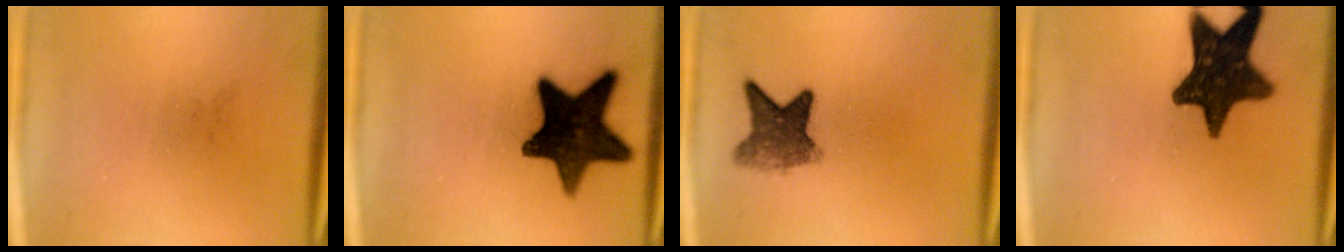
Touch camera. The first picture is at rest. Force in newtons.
{"total": 16.0}
{"total": 6.5}
{"total": 14.6}